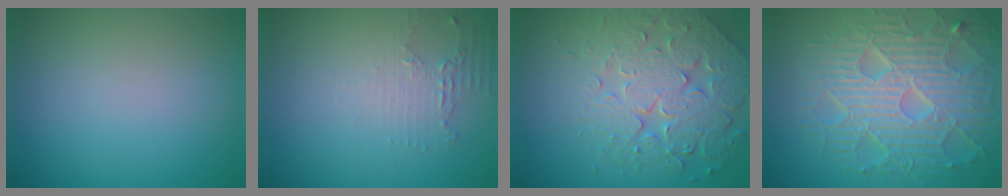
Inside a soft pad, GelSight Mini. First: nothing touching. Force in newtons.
{"total": 2.0, "press": 1.4, "slide": 1.5}
{"total": 7.2, "press": 5.8, "slide": 4.2}
{"total": 9.0, "press": 6.5, "slide": 6.3}